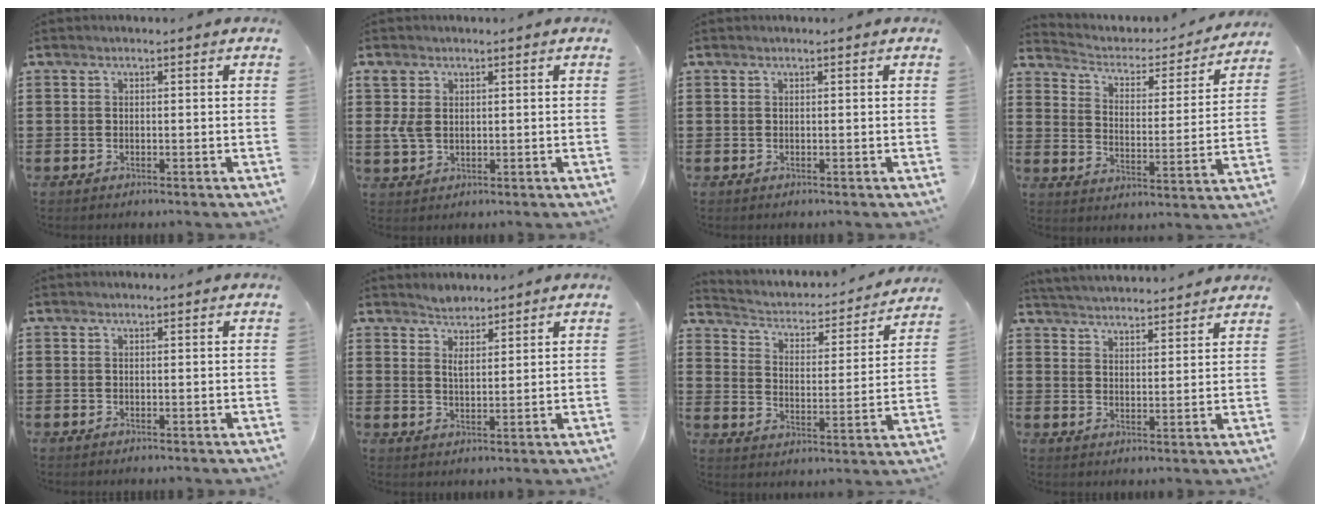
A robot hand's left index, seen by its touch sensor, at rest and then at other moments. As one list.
[{"total": 3.3, "force": [0.8, 2.5, 2.0], "torque": [-0.063, 0.003, 0.009]}, {"total": 0.0}, {"total": 2.6, "force": [2.1, 1.3, 0.8], "torque": [-0.033, -0.019, 0.026]}, {"total": 0.0}, {"total": 2.7, "force": [2.5, 0.9, 0.6], "torque": [-0.018, 0.004, 0.047]}, {"total": 2.2, "force": [1.9, 1.0, 0.7], "torque": [-0.030, -0.026, 0.020]}, {"total": 3.9, "force": [3.9, 0.1, -0.1], "torque": [-0.014, -0.021, 0.069]}]